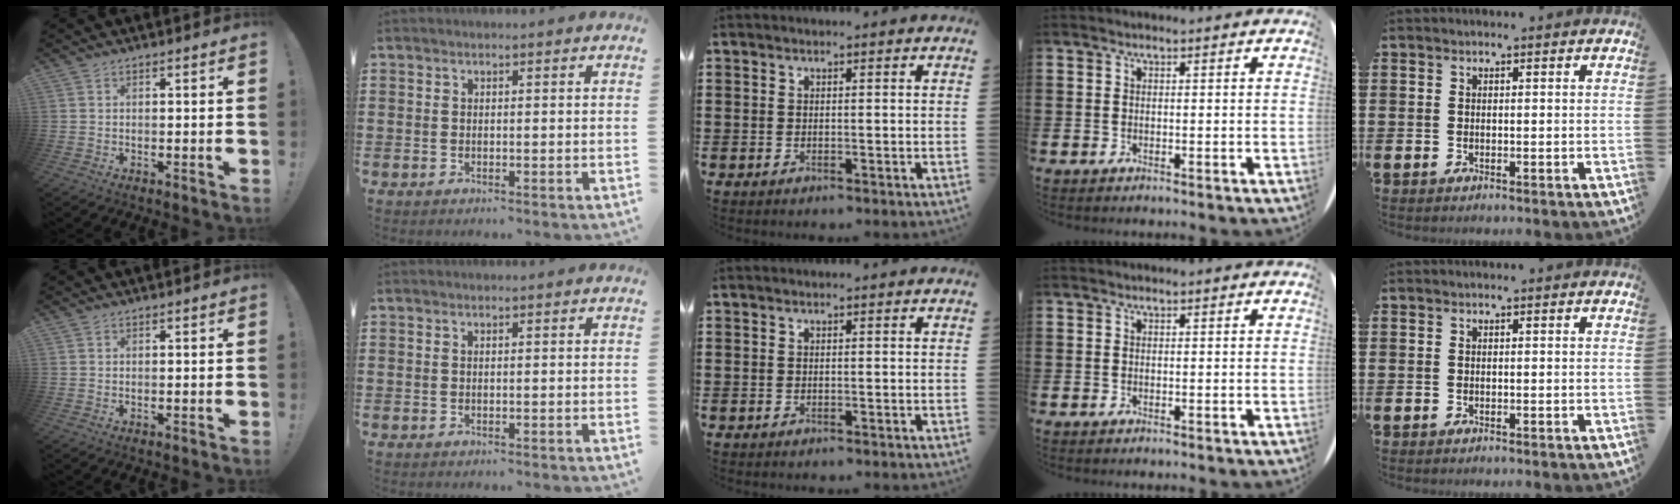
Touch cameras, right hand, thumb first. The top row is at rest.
{}